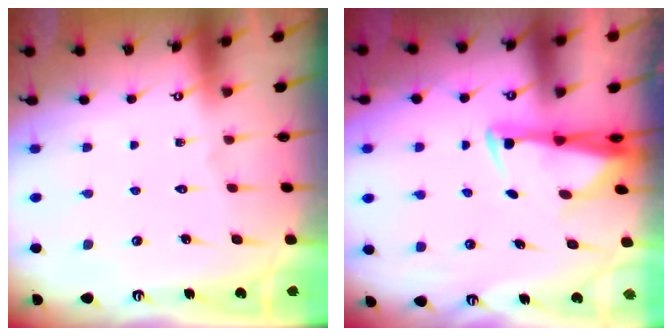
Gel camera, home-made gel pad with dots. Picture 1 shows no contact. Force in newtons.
{"total": 2.9, "press": 2.7, "slide": 0.9}